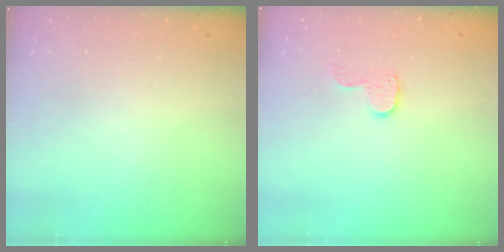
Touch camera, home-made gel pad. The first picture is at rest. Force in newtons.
{"total": 6.7, "press": 6.7, "slide": 0.4}